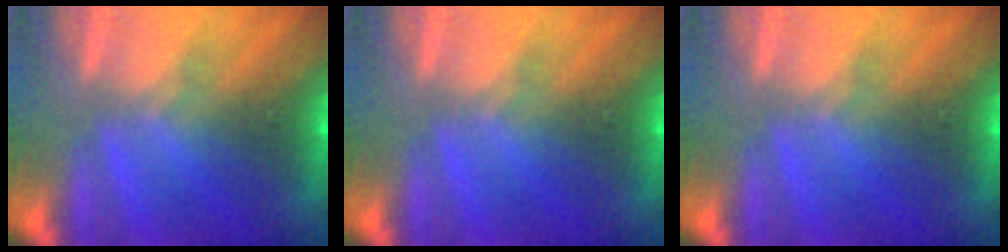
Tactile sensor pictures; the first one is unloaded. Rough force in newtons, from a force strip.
{"total": 0.0}
{"total": 0.0}